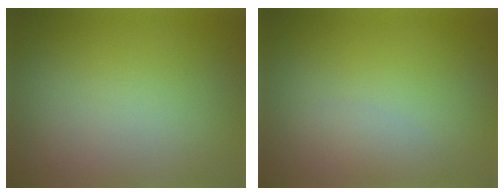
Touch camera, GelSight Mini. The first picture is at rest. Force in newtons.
{"total": 1.1, "press": 1.1, "slide": 0.0}